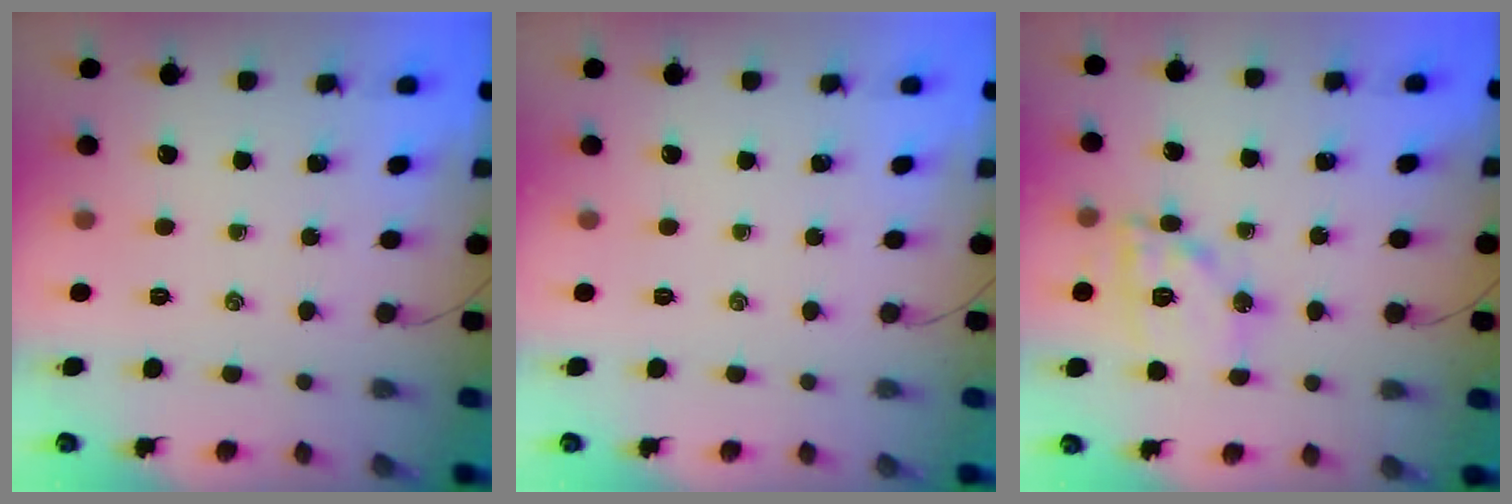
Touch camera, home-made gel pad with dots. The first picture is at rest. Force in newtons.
{"total": 0.0}
{"total": 13.6, "press": 13.5, "slide": 1.4}